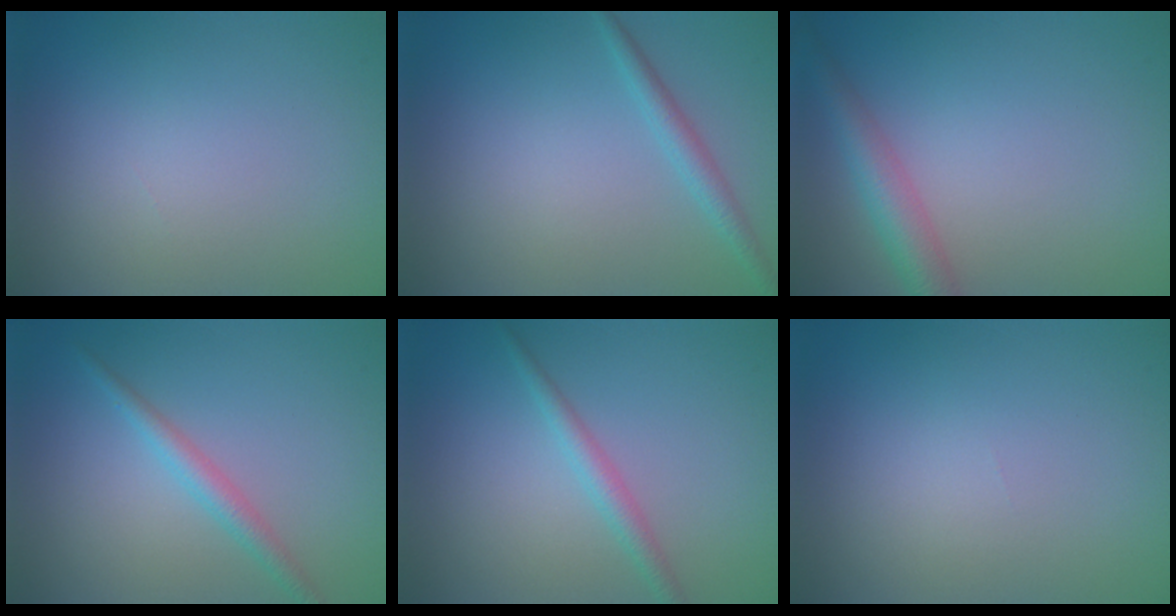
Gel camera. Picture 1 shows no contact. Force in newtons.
{"total": 1.8, "press": 1.8, "slide": 0.1}
{"total": 3.6, "press": 3.6, "slide": 0.2}
{"total": 2.1, "press": 2.1, "slide": 0.0}
{"total": 1.8, "press": 1.8, "slide": 0.1}
{"total": 0.0}